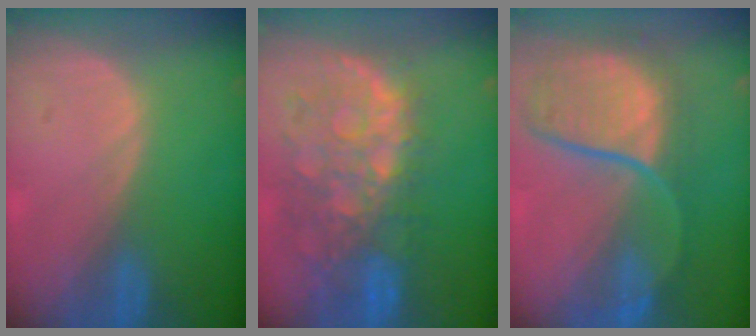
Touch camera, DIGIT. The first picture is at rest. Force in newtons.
{"total": 11.4, "press": 9.9, "slide": 5.7}
{"total": 10.5, "press": 9.6, "slide": 4.1}